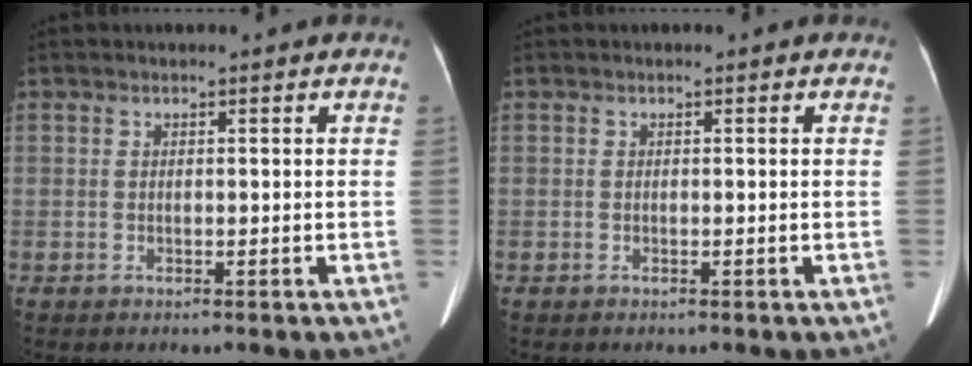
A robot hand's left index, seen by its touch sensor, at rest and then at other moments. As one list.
[{"total": 0.0}]